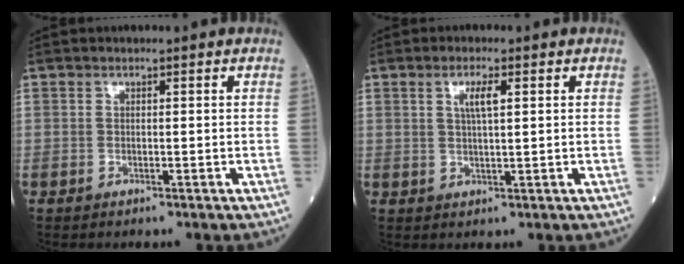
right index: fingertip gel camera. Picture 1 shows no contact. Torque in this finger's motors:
{"motor_torque": [0.11, 0.11, 0.06, 0.03]}